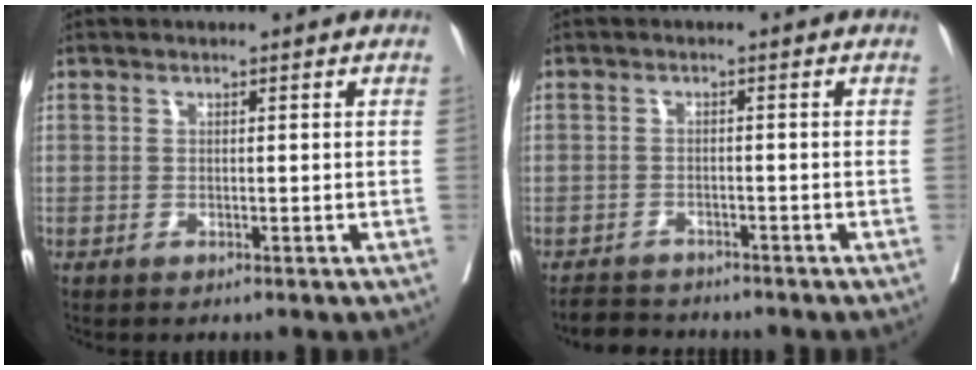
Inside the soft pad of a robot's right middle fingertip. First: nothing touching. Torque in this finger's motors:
{"motor_torque": [0.27, -0.33, -0.03, 0.00]}